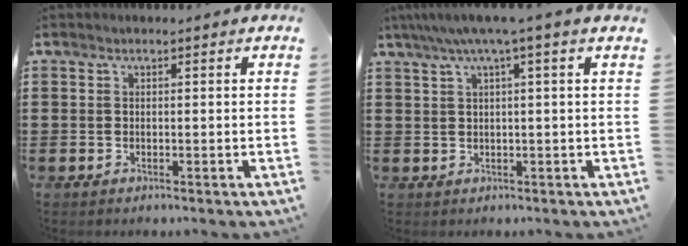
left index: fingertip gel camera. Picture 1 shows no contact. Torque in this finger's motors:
{"motor_torque": [1.39, -0.74, 0.71, 0.20]}